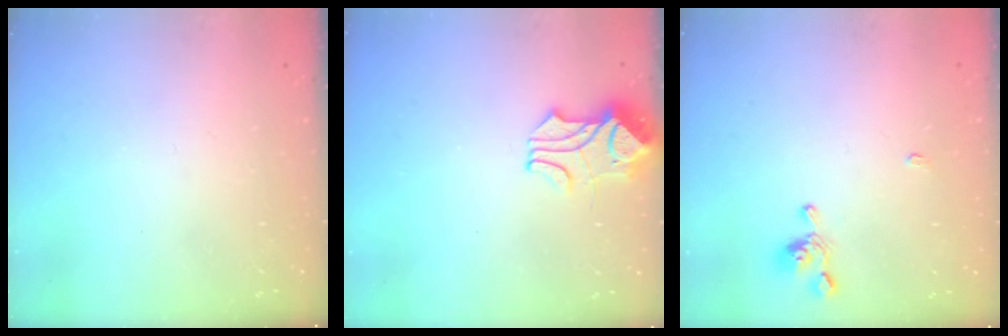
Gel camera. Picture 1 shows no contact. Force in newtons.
{"total": 1.7, "press": 1.3, "slide": 1.2}
{"total": 2.6, "press": 2.6, "slide": 0.3}